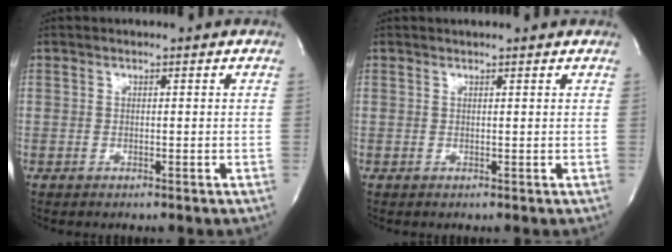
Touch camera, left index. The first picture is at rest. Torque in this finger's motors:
{"motor_torque": [0.11, -0.05, -0.03, -0.05]}